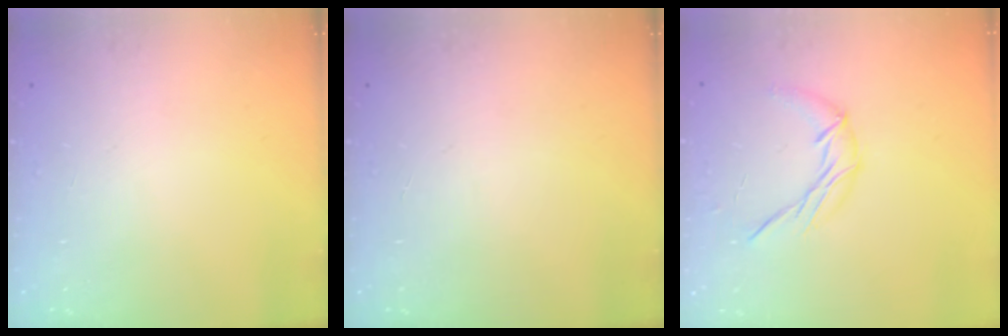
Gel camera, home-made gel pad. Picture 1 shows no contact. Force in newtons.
{"total": 0.0}
{"total": 7.8, "press": 7.8, "slide": 0.5}